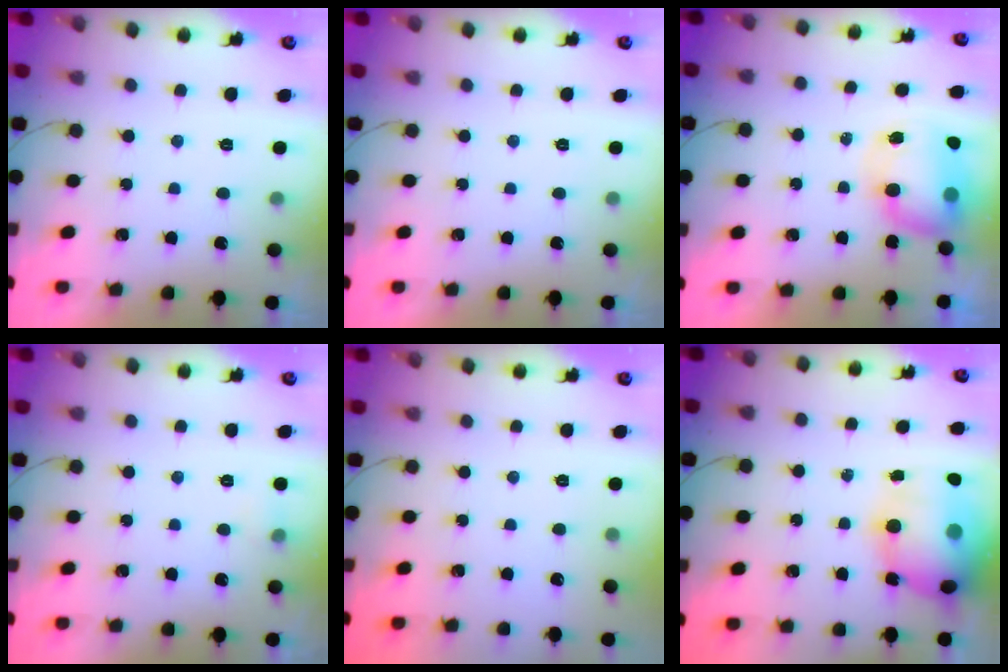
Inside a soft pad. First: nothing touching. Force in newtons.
{"total": 0.0}
{"total": 9.4, "press": 9.0, "slide": 2.5}
{"total": 7.2, "press": 3.7, "slide": 6.2}
{"total": 0.0}
{"total": 18.4, "press": 18.0, "slide": 4.2}